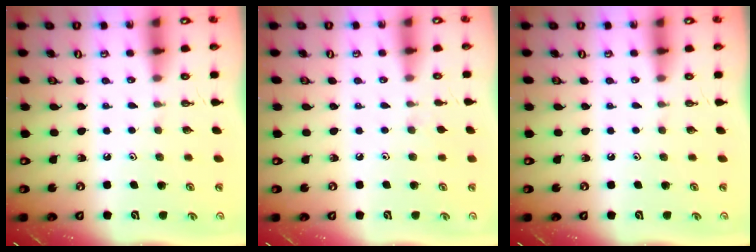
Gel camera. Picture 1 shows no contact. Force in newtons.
{"total": 2.7, "press": 2.6, "slide": 0.5}
{"total": 0.0}